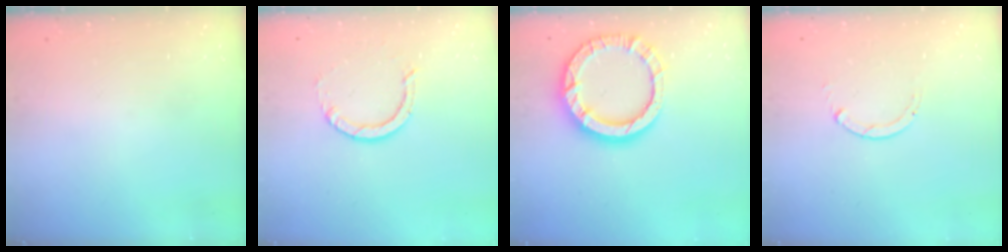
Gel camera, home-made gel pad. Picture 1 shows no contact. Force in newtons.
{"total": 2.9, "press": 2.9, "slide": 0.2}
{"total": 13.7, "press": 13.6, "slide": 1.4}
{"total": 0.8, "press": 0.7, "slide": 0.1}